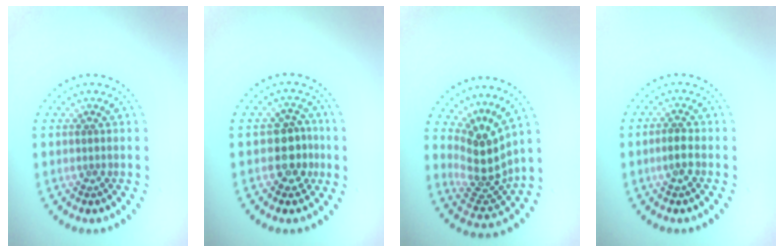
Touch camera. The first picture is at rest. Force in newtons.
{"total": 3.0, "press": 2.8, "slide": 1.2}
{"total": 4.1, "press": 2.9, "slide": 2.9}
{"total": 1.9, "press": 1.8, "slide": 0.6}